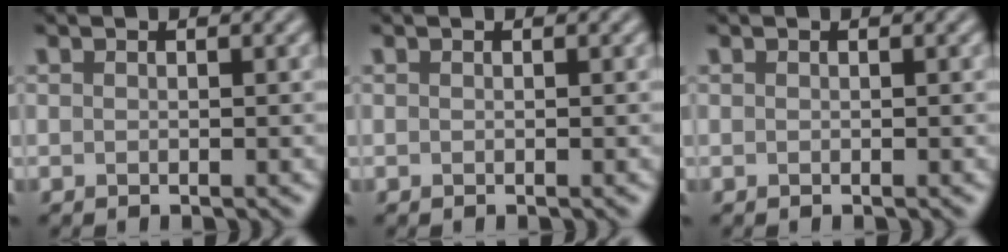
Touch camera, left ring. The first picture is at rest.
{"total": 0.0}
{"total": 0.0}